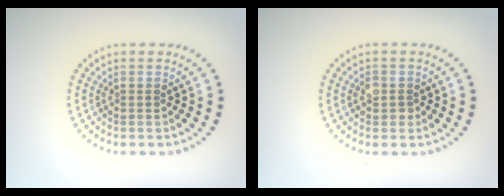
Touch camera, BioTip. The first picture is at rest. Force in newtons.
{"total": 1.6, "press": 1.6, "slide": 0.4}